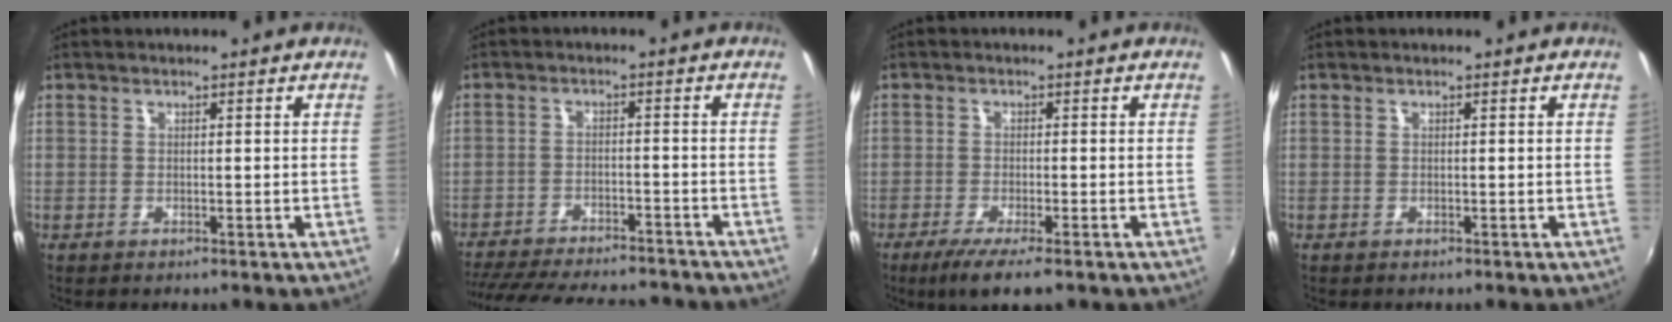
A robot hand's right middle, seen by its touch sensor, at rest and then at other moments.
{"total": 21.2, "force": [-18.3, 5.6, 9.0], "torque": [-0.187, -0.019, -0.256]}
{"total": 6.5, "force": [-4.3, 0.8, 4.8], "torque": [-0.103, -0.025, -0.073]}
{"total": 0.0}